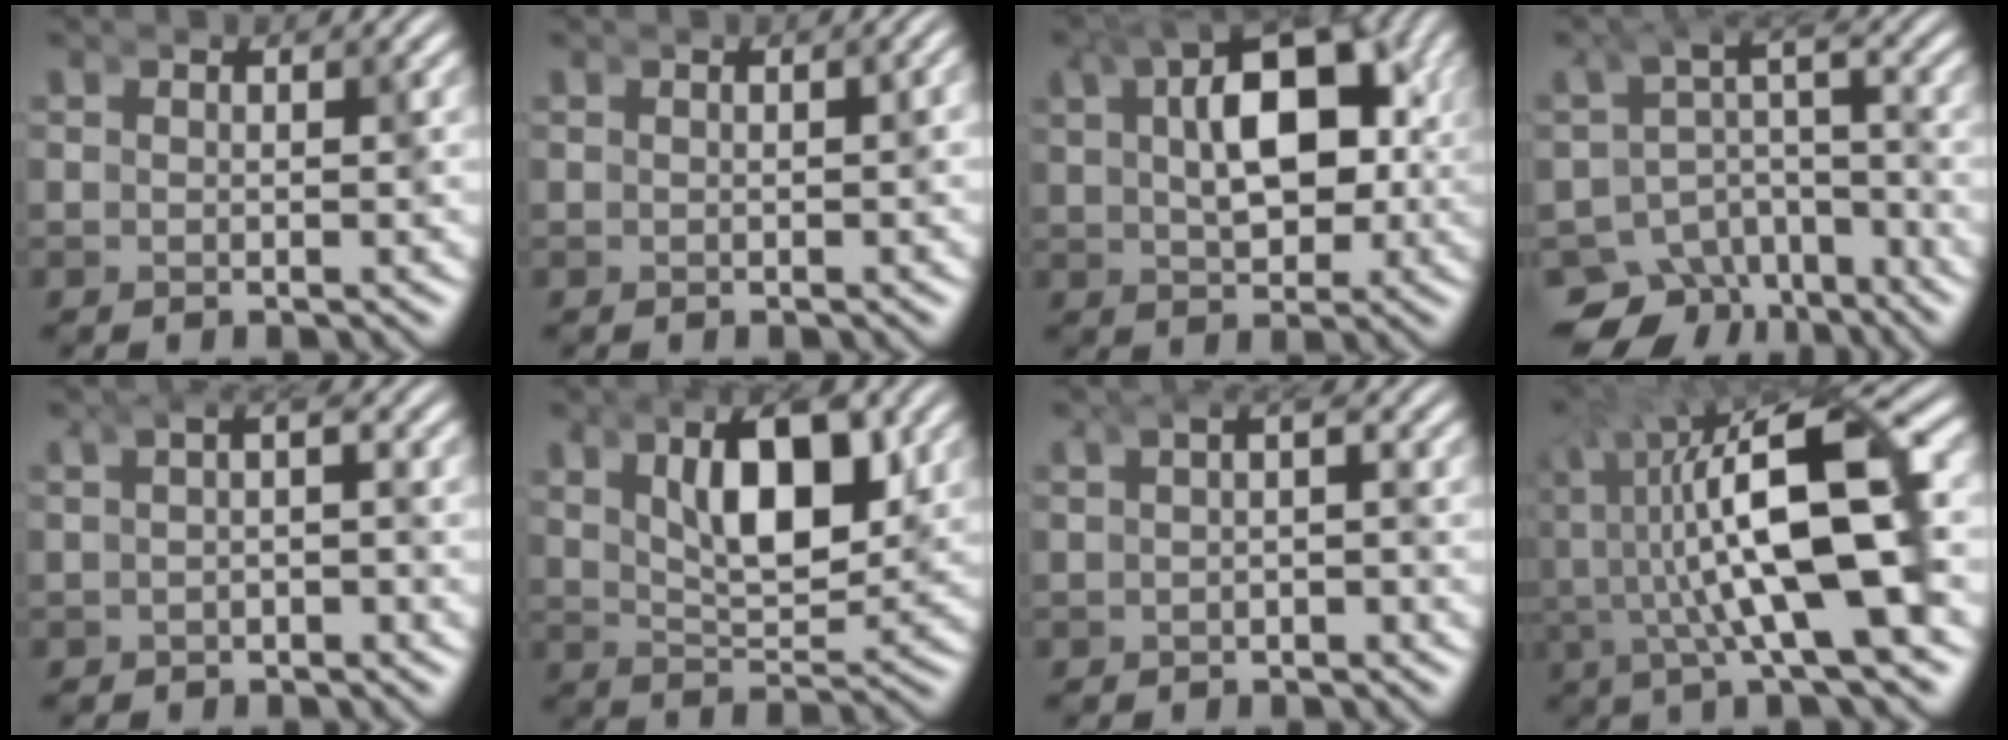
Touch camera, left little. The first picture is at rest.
{"total": 0.0}
{"total": 7.4, "force": [1.5, 3.8, 6.1], "torque": [-0.095, -0.005, 0.023]}
{"total": 9.7, "force": [-6.7, 6.2, 3.5], "torque": [-0.053, -0.038, -0.113]}
{"total": 2.1, "force": [-0.4, 1.4, 1.5], "torque": [-0.022, -0.004, -0.010]}
{"total": 7.0, "force": [1.2, 3.6, 5.9], "torque": [-0.094, -0.011, 0.018]}
{"total": 1.9, "force": [-0.2, 1.2, 1.5], "torque": [-0.018, 0.001, -0.008]}
{"total": 9.5, "force": [-2.7, 3.4, 8.5], "torque": [-0.139, -0.011, -0.045]}